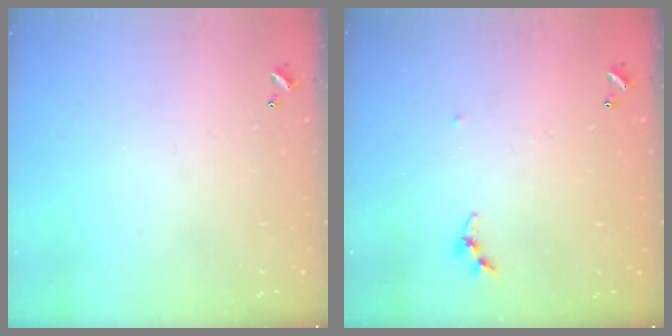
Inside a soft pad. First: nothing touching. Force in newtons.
{"total": 4.0, "press": 3.9, "slide": 0.5}